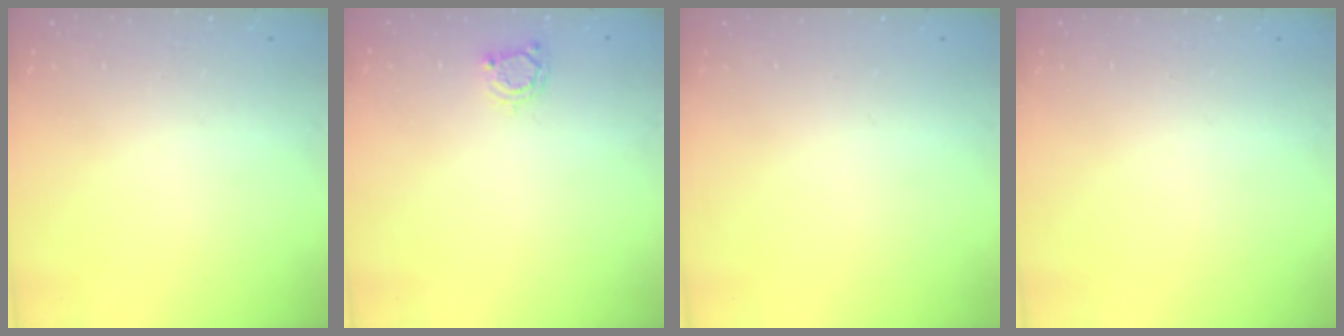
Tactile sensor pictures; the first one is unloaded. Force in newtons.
{"total": 3.0, "press": 3.0, "slide": 0.4}
{"total": 0.0}
{"total": 0.0}